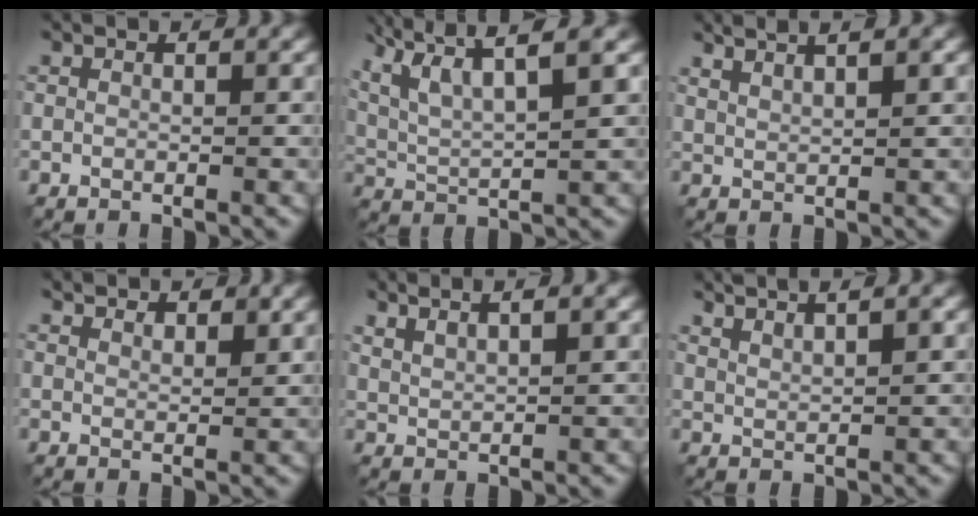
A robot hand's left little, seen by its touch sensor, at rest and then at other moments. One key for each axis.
{"total": 9.8, "fx": 6.2, "fy": 2.7, "fz": 7.0, "tx": -0.135, "ty": 0.030, "tz": 0.083}
{"total": 4.1, "fx": 2.8, "fy": 1.2, "fz": 2.8, "tx": -0.025, "ty": 0.013, "tz": 0.027}
{"total": 2.5, "fx": 2.2, "fy": 0.9, "fz": 0.9, "tx": -0.013, "ty": -0.002, "tz": 0.037}
{"total": 4.0, "fx": 2.8, "fy": 1.2, "fz": 2.5, "tx": -0.027, "ty": 0.018, "tz": 0.029}
{"total": 4.2, "fx": 3.1, "fy": 1.0, "fz": 2.7, "tx": -0.026, "ty": 0.015, "tz": 0.033}